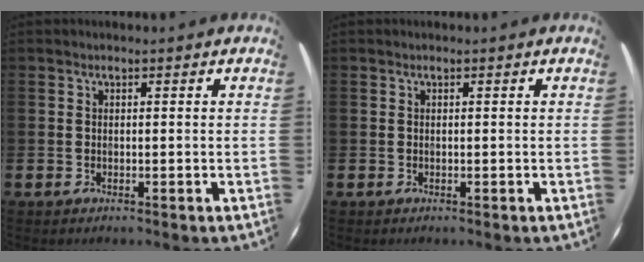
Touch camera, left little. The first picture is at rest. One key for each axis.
{"total": 0.0}